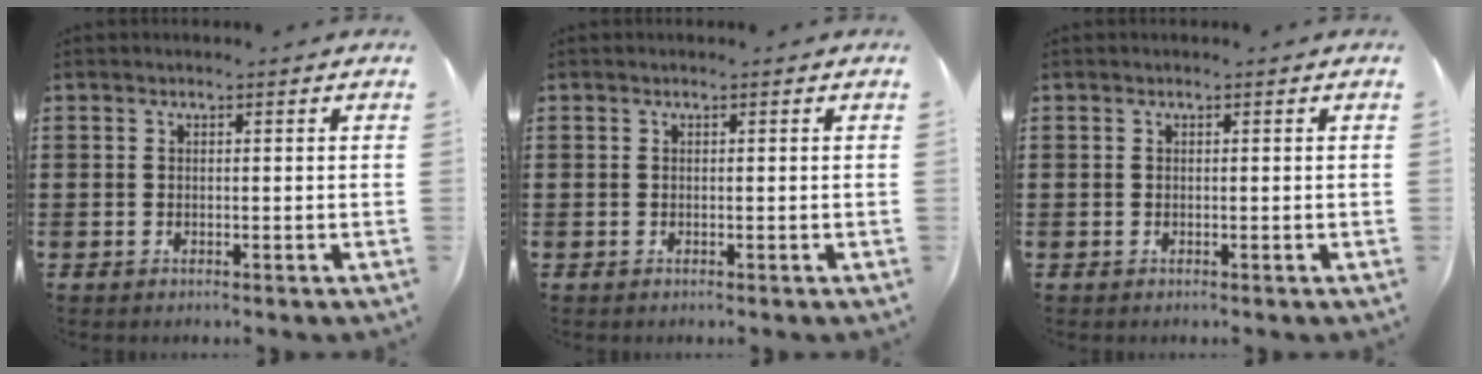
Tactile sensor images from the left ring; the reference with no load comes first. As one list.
[{"total": 0.0}, {"total": 0.0}]